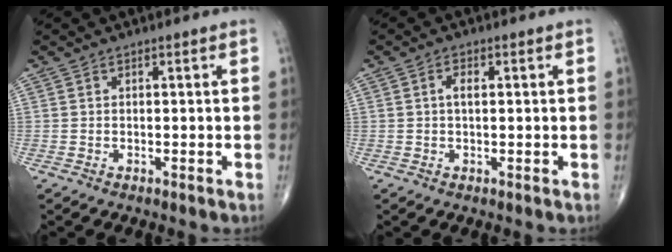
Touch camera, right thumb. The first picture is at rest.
{"total": 2.4, "force": [0.5, 1.2, 2.0], "torque": [-0.037, 0.005, 0.007]}